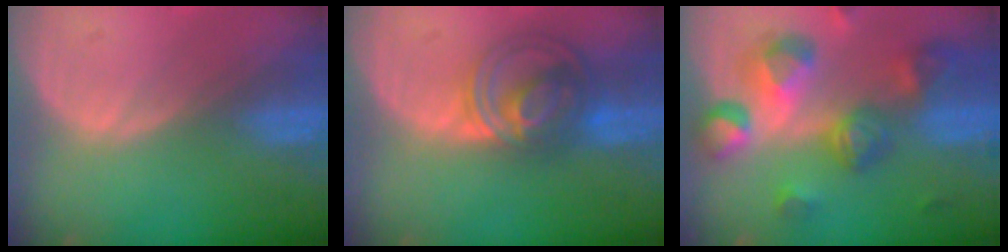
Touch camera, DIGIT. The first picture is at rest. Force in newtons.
{"total": 6.9, "press": 6.5, "slide": 2.2}
{"total": 10.7, "press": 9.6, "slide": 4.7}